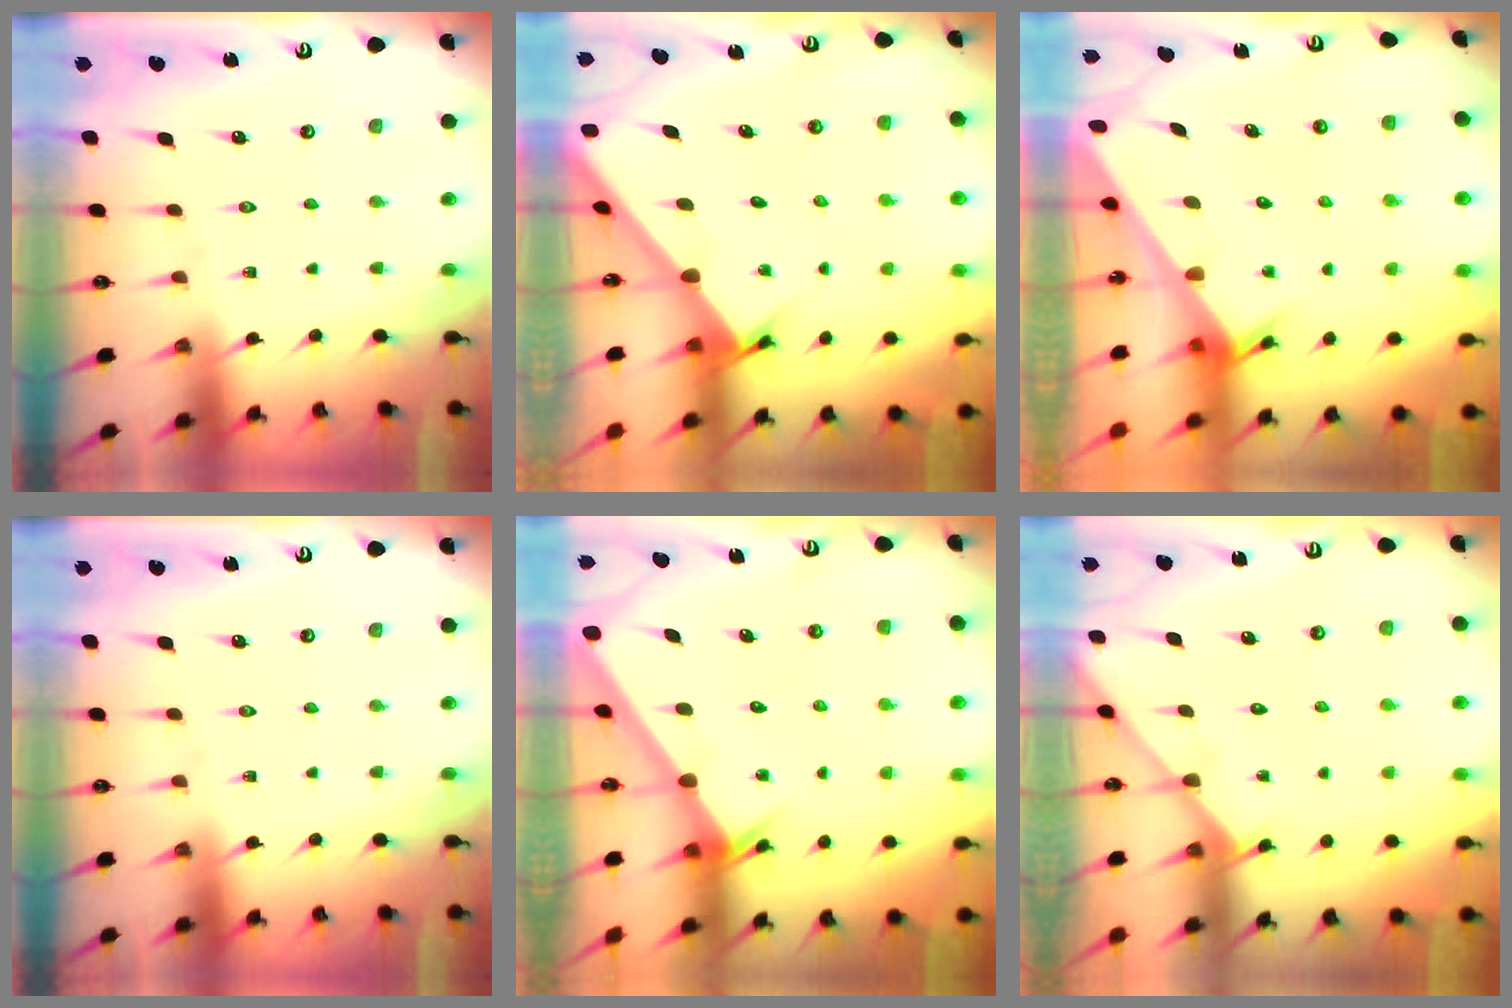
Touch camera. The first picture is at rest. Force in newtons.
{"total": 2.1, "press": 2.1, "slide": 0.2}
{"total": 3.2, "press": 3.2, "slide": 0.2}
{"total": 0.0}
{"total": 2.6, "press": 2.6, "slide": 0.0}
{"total": 1.3, "press": 1.3, "slide": 0.1}